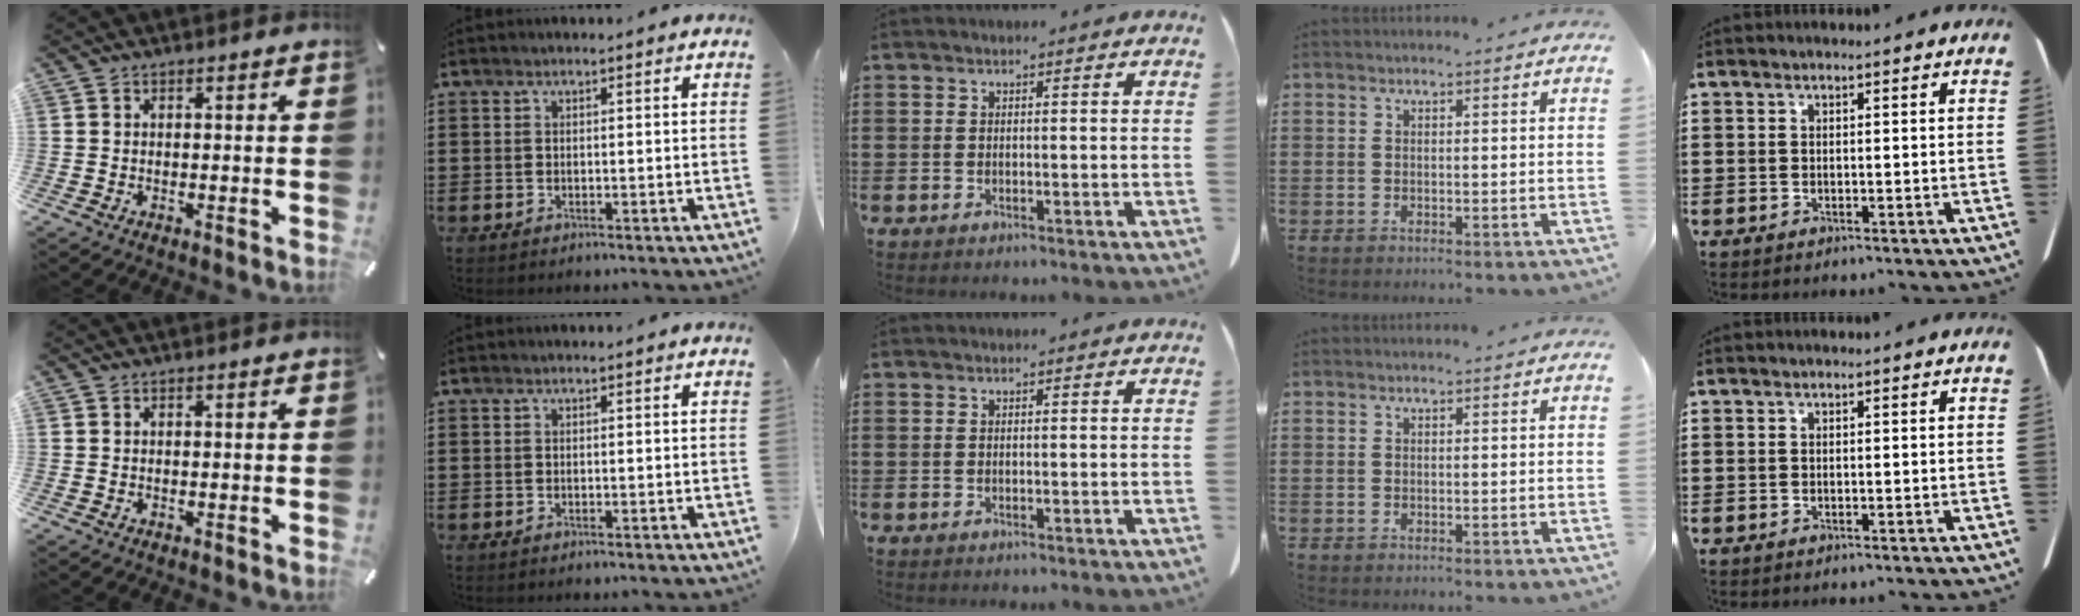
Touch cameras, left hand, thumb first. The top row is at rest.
{}